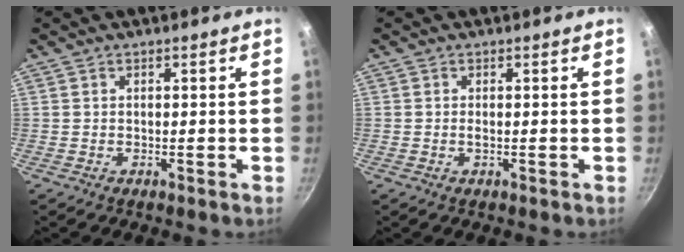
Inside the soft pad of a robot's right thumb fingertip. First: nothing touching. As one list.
[{"total": 0.7, "force": [-0.1, 0.3, 0.6], "torque": [-0.011, -0.001, -0.002]}]